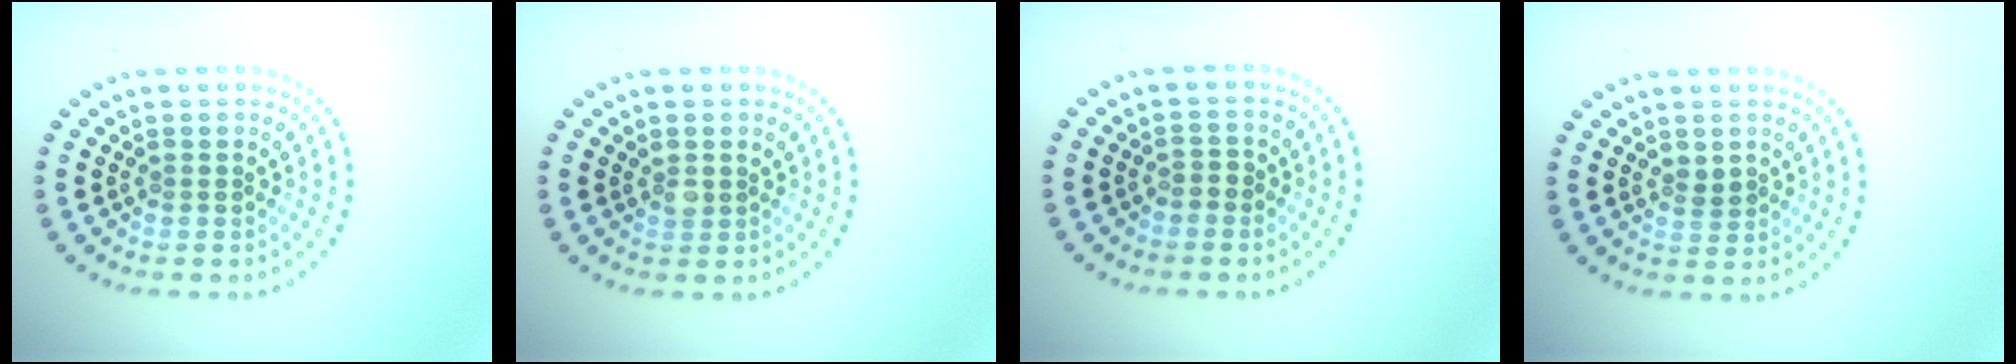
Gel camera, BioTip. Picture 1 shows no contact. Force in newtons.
{"total": 0.9, "press": 0.8, "slide": 0.5}
{"total": 0.7, "press": 0.5, "slide": 0.5}
{"total": 1.1, "press": 1.1, "slide": 0.2}